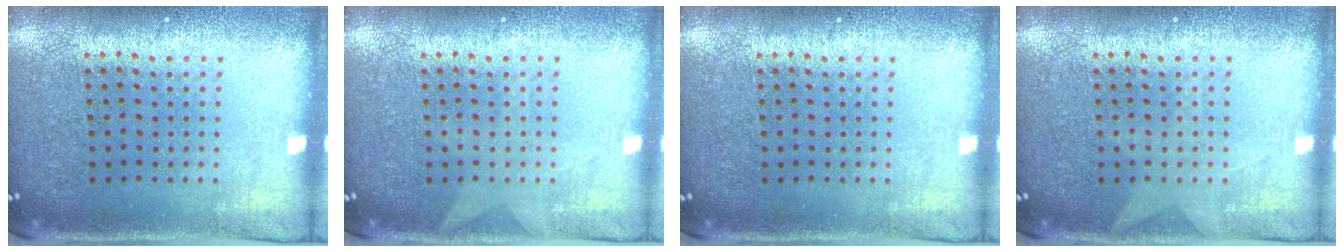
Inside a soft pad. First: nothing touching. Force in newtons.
{"total": 0.6, "press": 0.6, "slide": 0.1}
{"total": 0.0}
{"total": 0.8, "press": 0.8, "slide": 0.1}